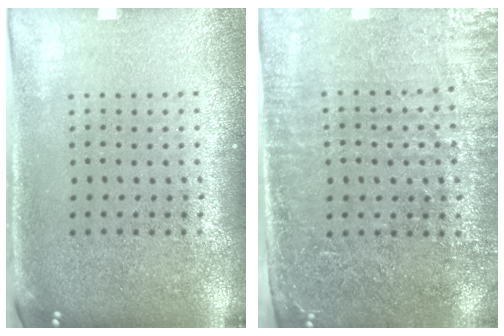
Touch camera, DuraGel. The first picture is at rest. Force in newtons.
{"total": 3.5, "press": 3.1, "slide": 1.7}